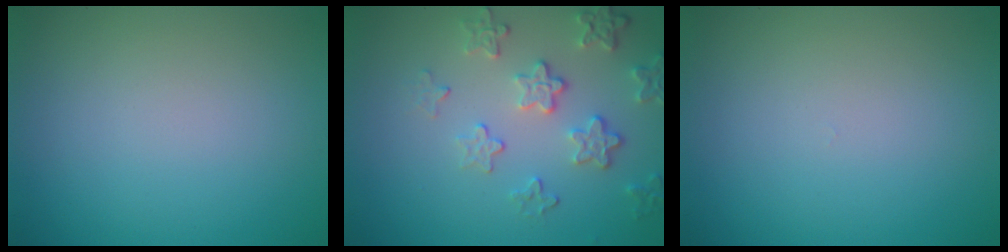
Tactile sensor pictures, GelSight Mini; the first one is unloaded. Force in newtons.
{"total": 3.4, "press": 2.8, "slide": 2.0}
{"total": 0.0}